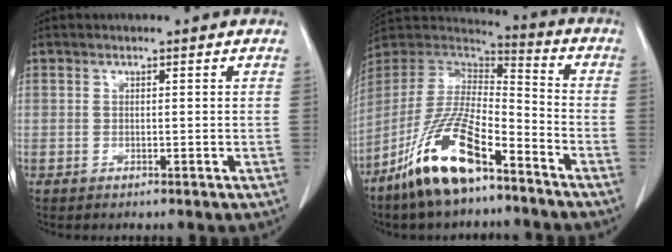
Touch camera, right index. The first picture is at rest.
{"total": 16.4, "force": [-10.4, 4.2, 11.9], "torque": [-0.245, -0.008, -0.196]}